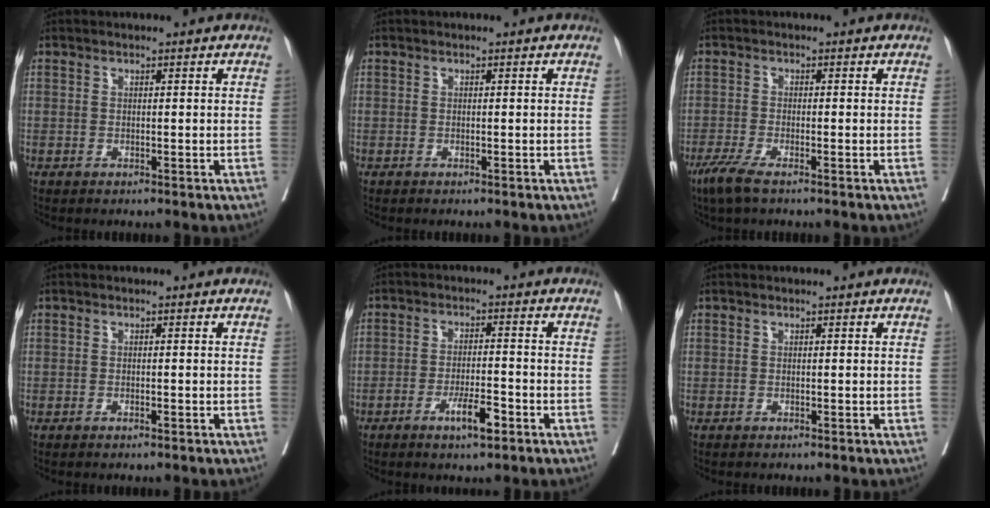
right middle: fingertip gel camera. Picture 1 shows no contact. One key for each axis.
{"total": 0.0}
{"total": 3.7, "fx": -2.6, "fy": 0.4, "fz": 2.6, "tx": -0.057, "ty": -0.010, "tz": -0.052}
{"total": 0.6, "fx": -0.4, "fy": 0.1, "fz": 0.4, "tx": -0.008, "ty": 0.000, "tz": -0.005}
{"total": 5.1, "fx": -2.8, "fy": 0.9, "fz": 4.2, "tx": -0.073, "ty": -0.001, "tz": -0.047}
{"total": 0.0}